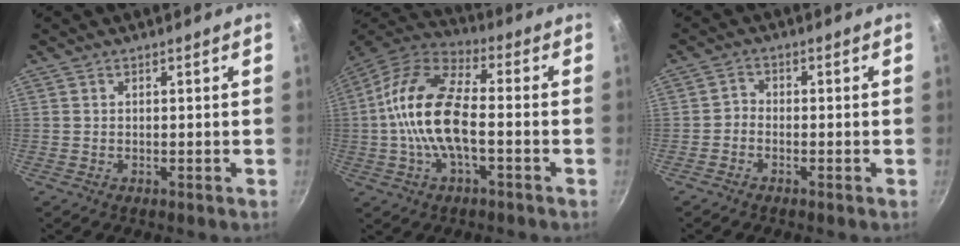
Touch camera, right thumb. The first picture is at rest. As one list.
[{"total": 16.2, "force": [-1.7, 7.5, 14.3], "torque": [-0.261, 0.038, -0.050]}, {"total": 1.7, "force": [-1.2, 1.0, 0.6], "torque": [-0.012, 0.015, -0.029]}]